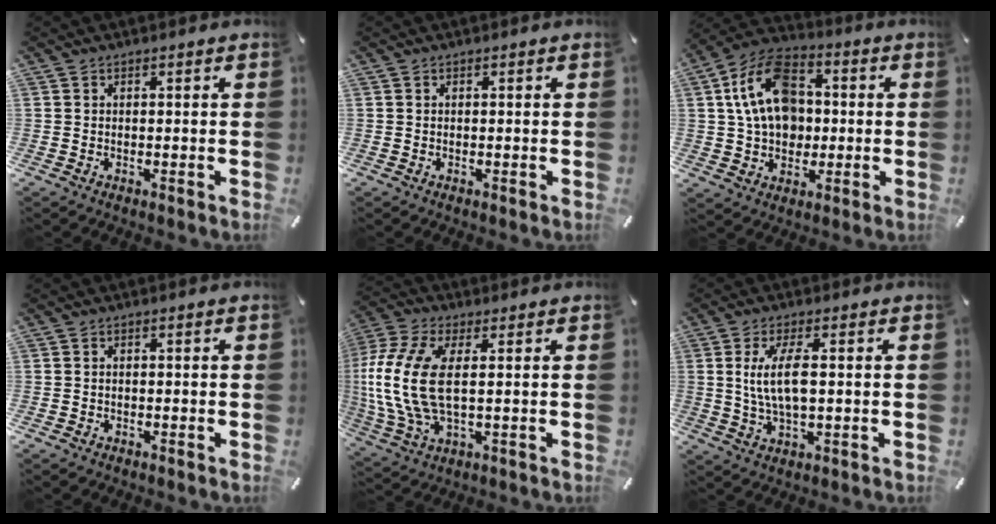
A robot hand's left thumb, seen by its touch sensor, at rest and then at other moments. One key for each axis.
{"total": 0.0}
{"total": 15.5, "fx": 1.3, "fy": 11.8, "fz": 9.9, "tx": -0.205, "ty": 0.013, "tz": 0.022}
{"total": 0.7, "fx": -0.3, "fy": 0.6, "fz": 0.3, "tx": -0.006, "ty": 0.002, "tz": -0.009}
{"total": 15.2, "fx": 1.5, "fy": 6.9, "fz": 13.4, "tx": -0.308, "ty": -0.016, "tz": 0.024}
{"total": 8.9, "fx": 1.0, "fy": 3.2, "fz": 8.2, "tx": -0.183, "ty": -0.004, "tz": 0.011}